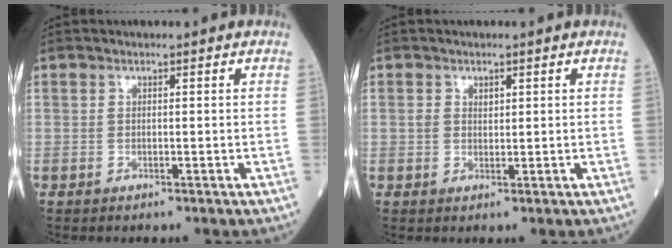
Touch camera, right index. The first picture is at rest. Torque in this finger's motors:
{"motor_torque": [-0.13, -0.11, -0.02, 0.00]}